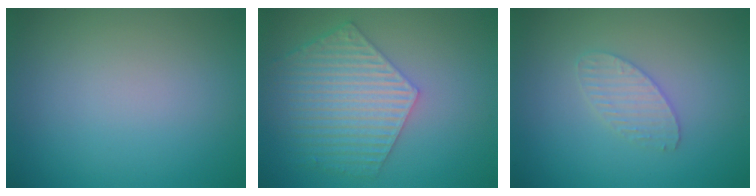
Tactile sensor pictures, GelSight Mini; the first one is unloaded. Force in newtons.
{"total": 6.4, "press": 4.9, "slide": 4.2}
{"total": 2.0, "press": 2.0, "slide": 0.1}